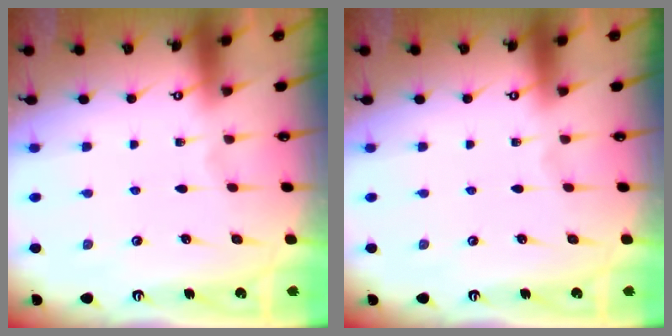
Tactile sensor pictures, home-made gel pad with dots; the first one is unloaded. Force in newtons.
{"total": 0.0}